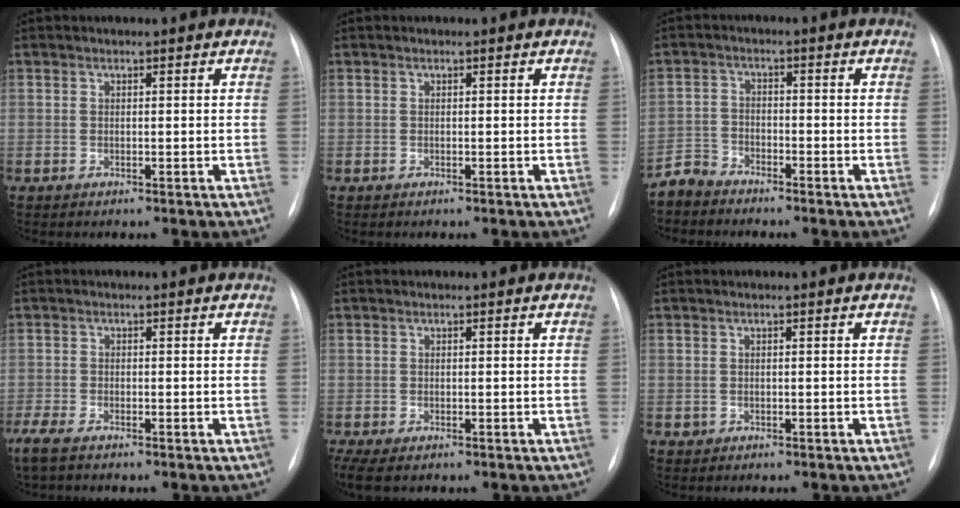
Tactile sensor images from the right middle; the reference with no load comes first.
{"total": 0.0}
{"total": 3.3, "force": [-3.2, 1.0, -0.4], "torque": [0.010, -0.007, -0.065]}
{"total": 4.8, "force": [-3.6, 1.5, 2.8], "torque": [-0.067, -0.015, -0.066]}
{"total": 4.7, "force": [-2.7, 2.4, 3.0], "torque": [-0.070, -0.013, -0.040]}
{"total": 0.5, "force": [-0.1, 0.5, 0.1], "torque": [0.000, 0.003, -0.002]}